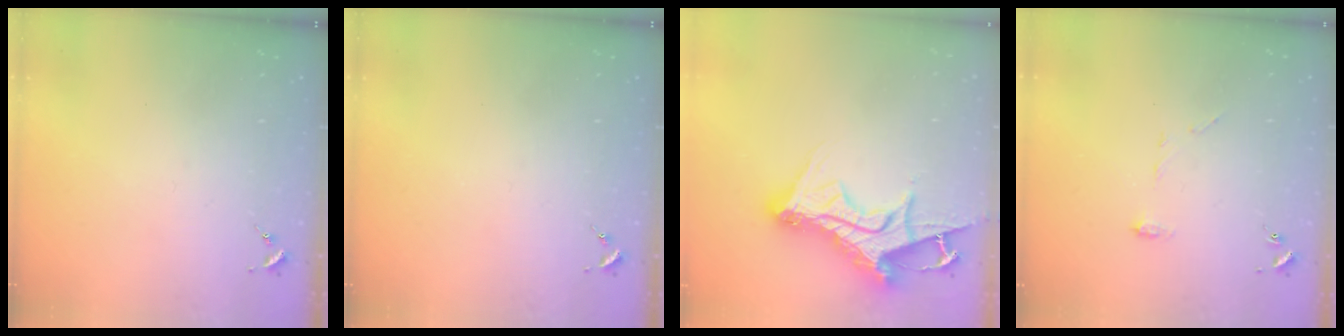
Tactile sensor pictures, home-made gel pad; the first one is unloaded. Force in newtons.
{"total": 0.0}
{"total": 16.5, "press": 16.4, "slide": 1.8}
{"total": 5.5, "press": 5.5, "slide": 0.6}